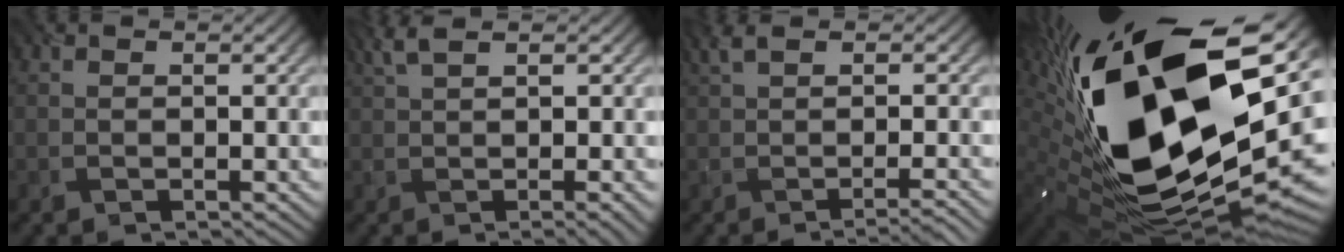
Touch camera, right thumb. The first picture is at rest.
{"total": 5.0, "force": [1.2, 1.0, 4.7], "torque": [-0.065, 0.014, 0.026]}
{"total": 3.8, "force": [-0.5, 0.8, 3.7], "torque": [-0.051, 0.007, -0.012]}
{"total": 22.1, "force": [5.1, 12.3, 17.6], "torque": [-0.369, -0.014, 0.095]}